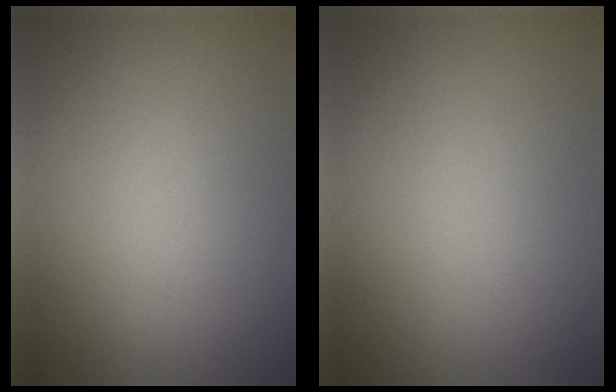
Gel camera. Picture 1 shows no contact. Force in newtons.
{"total": 0.0}